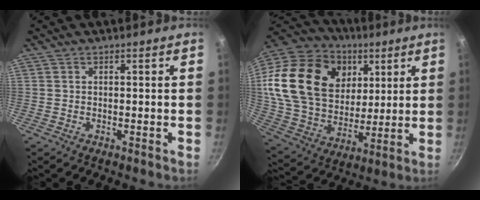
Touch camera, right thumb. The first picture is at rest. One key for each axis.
{"total": 28.8, "fx": 8.5, "fy": 20.8, "fz": 18.0, "tx": -0.326, "ty": -0.007, "tz": 0.155}